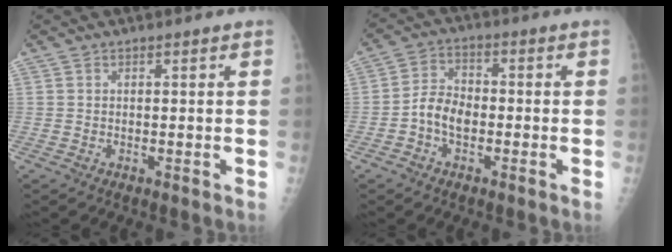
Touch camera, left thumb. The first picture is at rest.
{"total": 6.2, "force": [-2.0, 4.2, 4.1], "torque": [-0.063, 0.023, -0.048]}